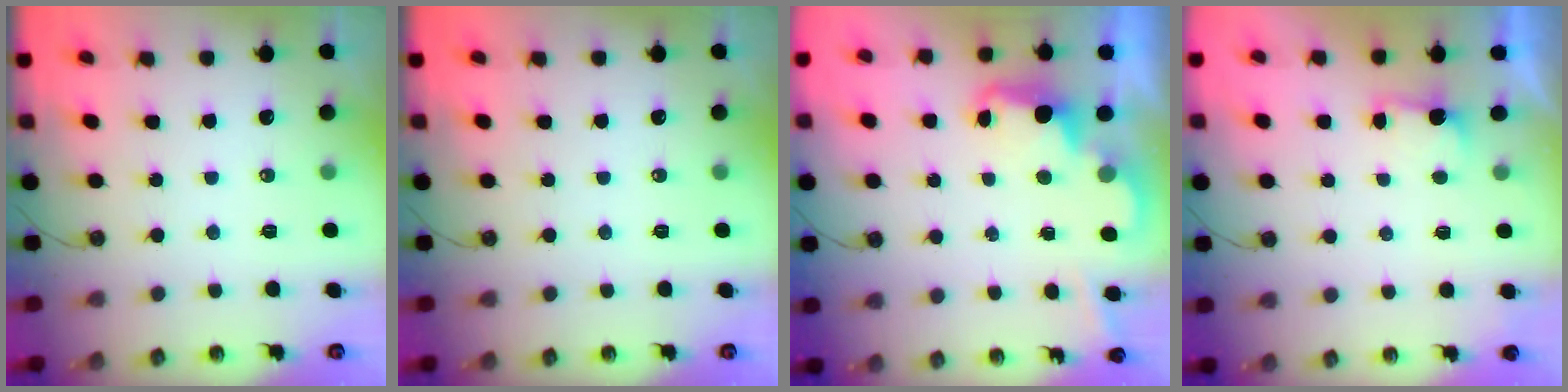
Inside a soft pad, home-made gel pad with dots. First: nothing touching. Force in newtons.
{"total": 0.0}
{"total": 2.5, "press": 2.4, "slide": 0.6}
{"total": 2.1, "press": 1.9, "slide": 0.8}